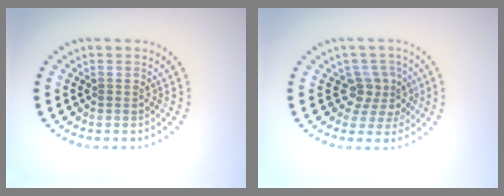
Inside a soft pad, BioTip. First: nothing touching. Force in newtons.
{"total": 2.8, "press": 2.1, "slide": 1.8}